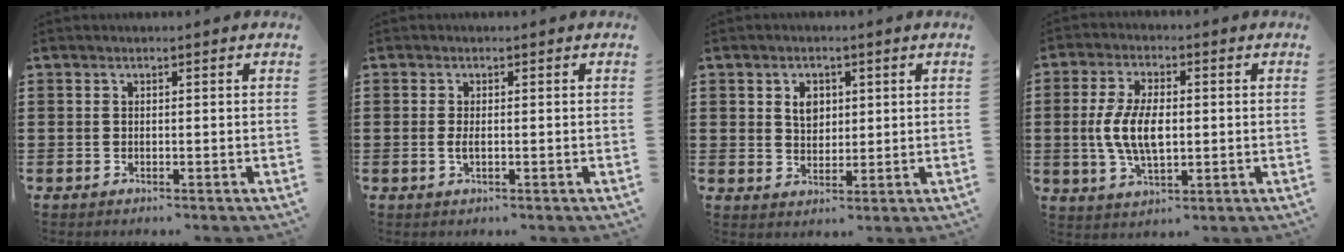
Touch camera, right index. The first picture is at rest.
{"total": 1.3, "force": [-0.2, 0.2, 1.3], "torque": [-0.024, -0.002, -0.003]}
{"total": 3.5, "force": [1.1, 2.6, 2.1], "torque": [-0.043, 0.007, 0.017]}
{"total": 7.8, "force": [-0.2, 3.6, 6.9], "torque": [-0.153, 0.001, -0.010]}